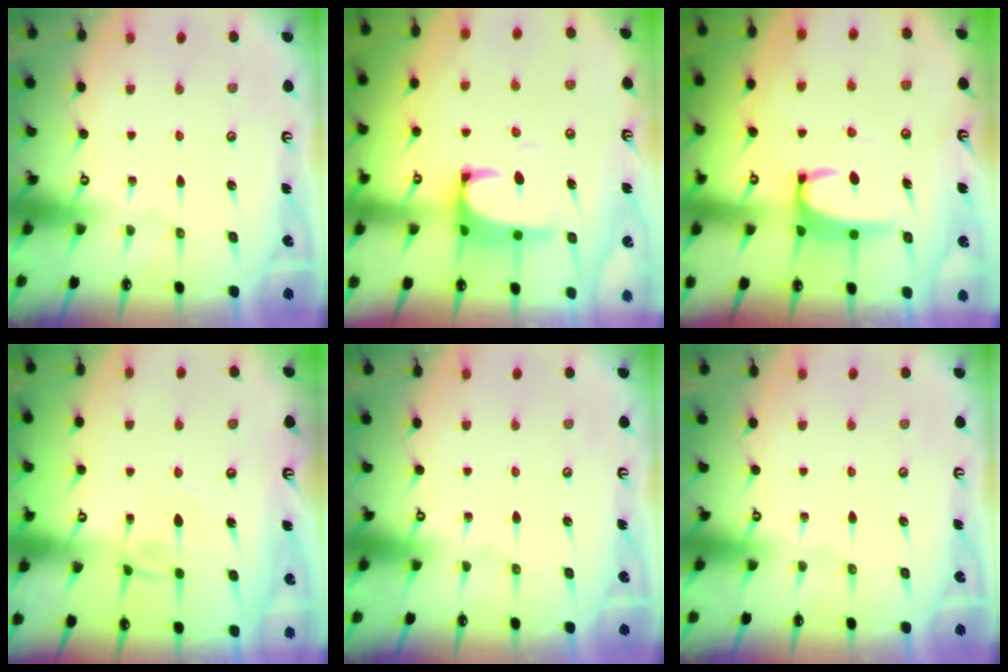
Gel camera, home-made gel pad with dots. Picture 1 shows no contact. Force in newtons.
{"total": 2.1, "press": 1.9, "slide": 0.9}
{"total": 3.3, "press": 3.3, "slide": 0.3}
{"total": 2.9, "press": 2.9, "slide": 0.3}
{"total": 0.0}
{"total": 0.0}